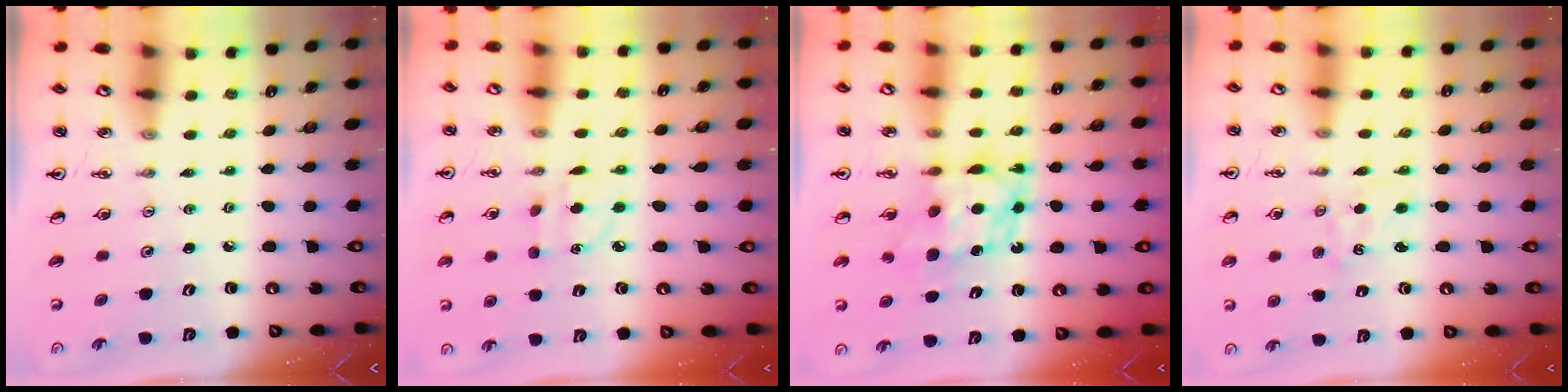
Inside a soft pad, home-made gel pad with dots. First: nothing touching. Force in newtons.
{"total": 6.0, "press": 6.0, "slide": 0.6}
{"total": 6.8, "press": 6.8, "slide": 0.6}
{"total": 2.1, "press": 2.1, "slide": 0.2}